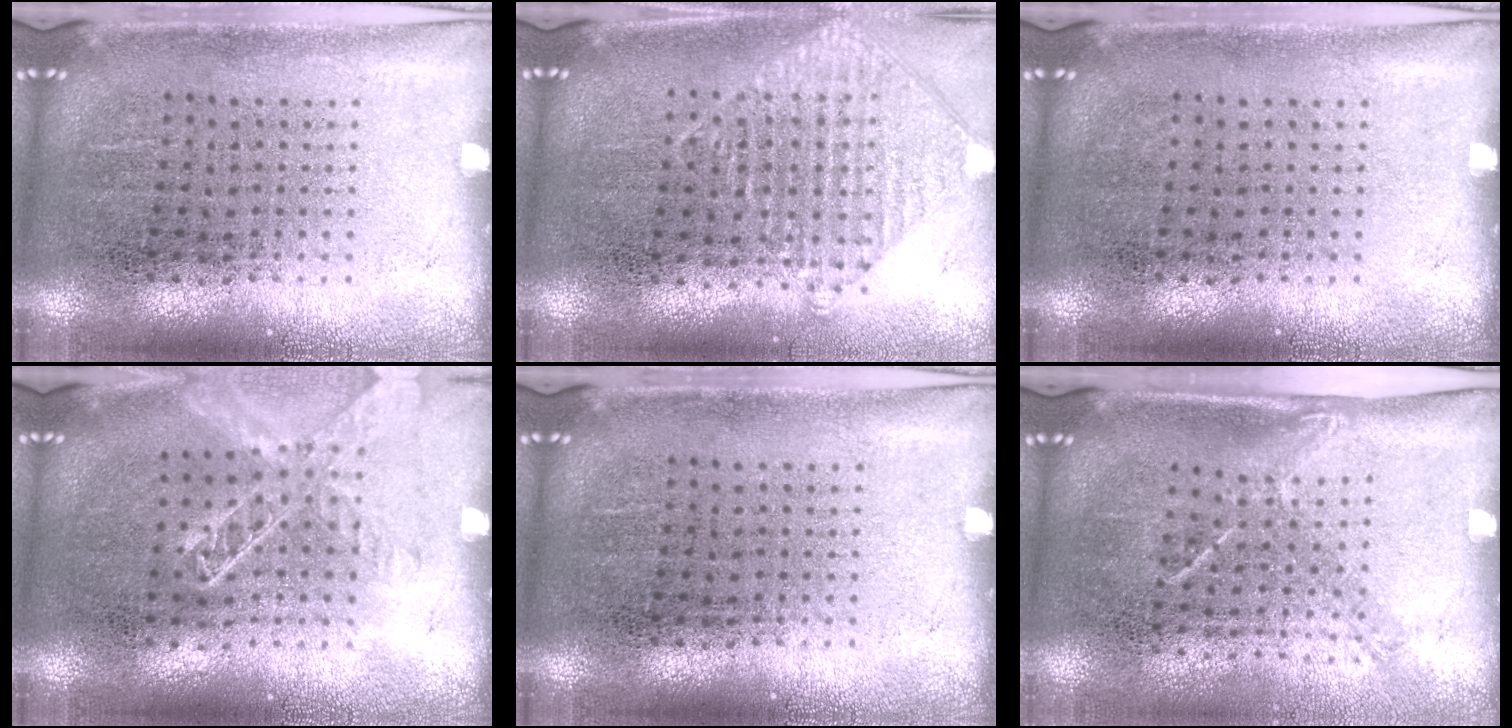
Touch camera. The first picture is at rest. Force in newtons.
{"total": 0.9, "press": 0.9, "slide": 0.1}
{"total": 0.0}
{"total": 1.4, "press": 1.3, "slide": 0.5}
{"total": 0.0}
{"total": 1.4, "press": 1.0, "slide": 1.0}